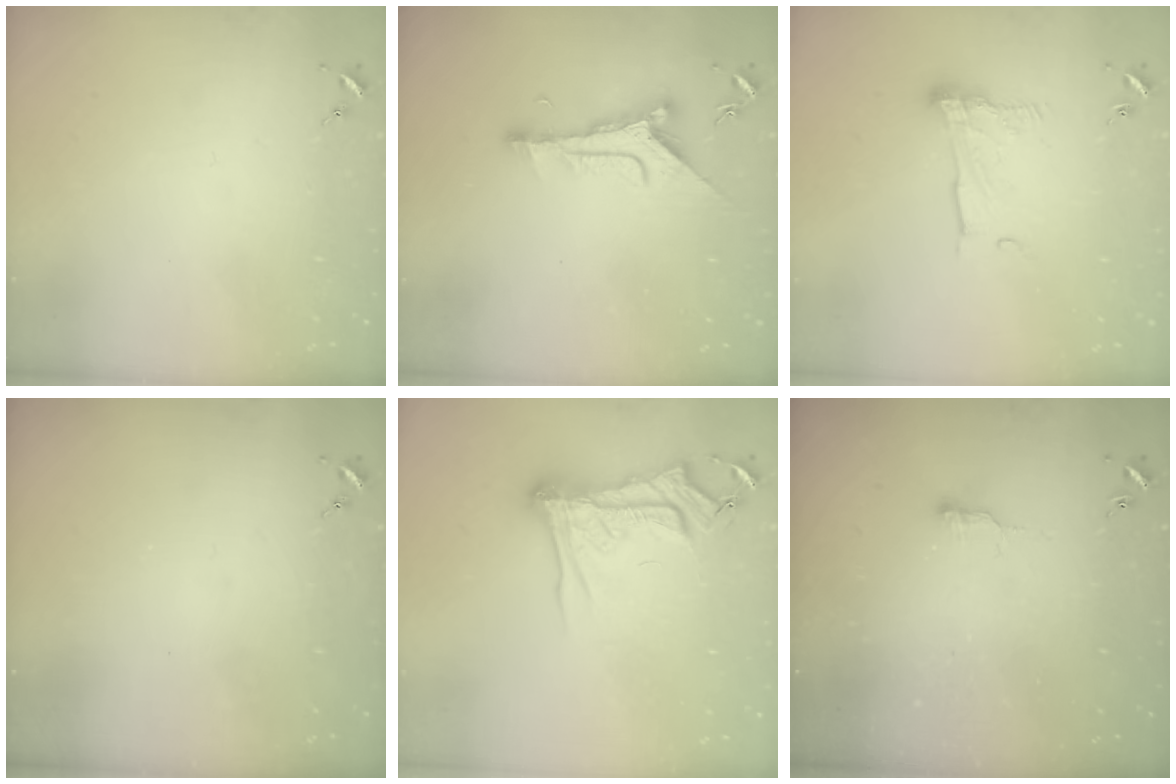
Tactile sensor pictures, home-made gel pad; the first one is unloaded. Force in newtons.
{"total": 9.6, "press": 9.6, "slide": 0.4}
{"total": 11.1, "press": 11.0, "slide": 0.8}
{"total": 0.0}
{"total": 14.5, "press": 14.5, "slide": 1.1}
{"total": 6.4, "press": 6.4, "slide": 0.5}